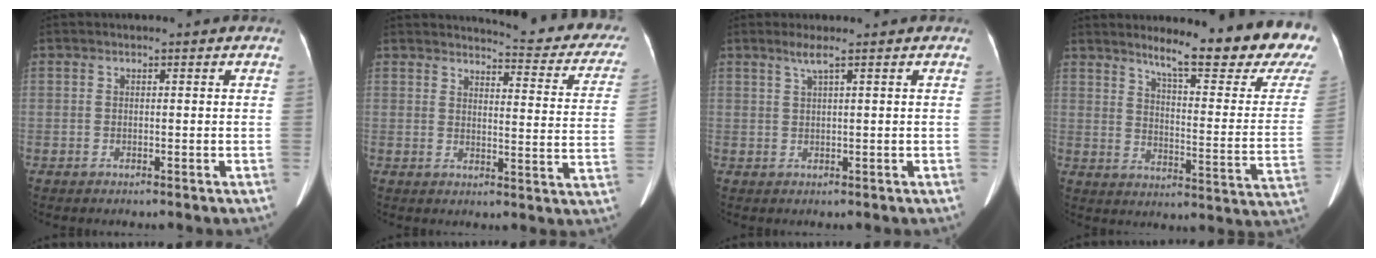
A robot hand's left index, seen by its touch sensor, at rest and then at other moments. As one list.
[{"total": 16.5, "force": [15.4, 2.5, 5.2], "torque": [-0.040, -0.078, 0.150]}, {"total": 1.8, "force": [1.0, -0.4, 1.5], "torque": [-0.038, 0.004, 0.025]}, {"total": 20.8, "force": [17.3, 1.2, 11.6], "torque": [-0.156, -0.082, 0.216]}]